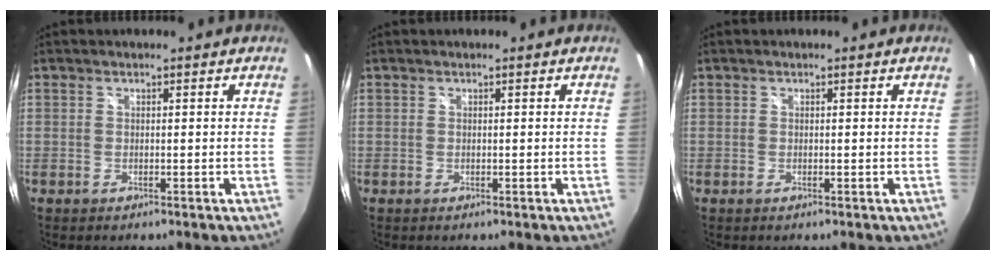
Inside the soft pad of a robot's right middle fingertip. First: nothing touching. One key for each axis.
{"total": 0.0}
{"total": 0.0}